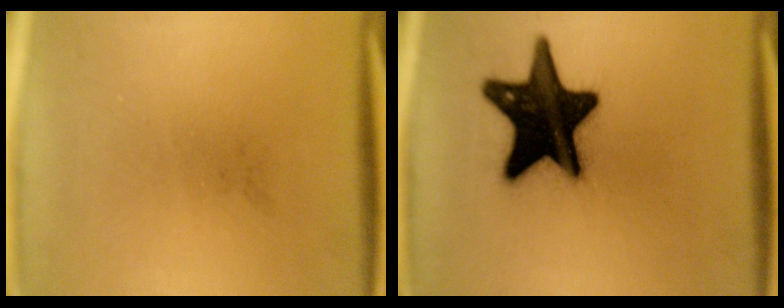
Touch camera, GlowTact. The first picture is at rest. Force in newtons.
{"total": 19.9}